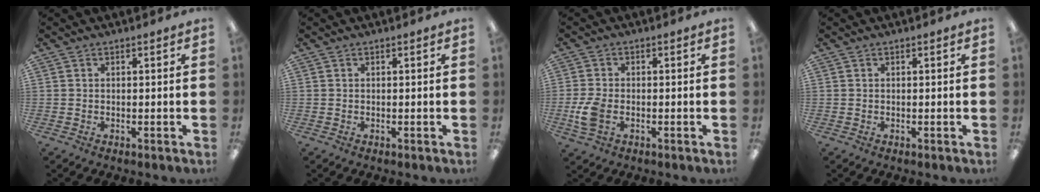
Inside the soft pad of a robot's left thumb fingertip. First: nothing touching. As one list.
[{"total": 0.0}, {"total": 6.2, "force": [-1.6, 3.8, 4.6], "torque": [-0.098, -0.004, -0.032]}, {"total": 0.0}]